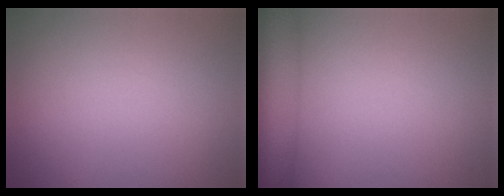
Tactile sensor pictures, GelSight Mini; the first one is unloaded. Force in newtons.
{"total": 6.7, "press": 6.7, "slide": 0.3}